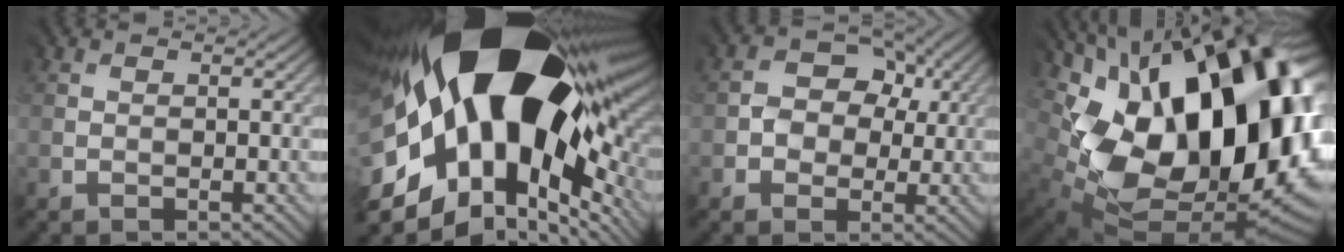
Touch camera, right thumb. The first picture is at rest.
{"total": 21.7, "force": [1.1, 12.1, 18.1], "torque": [-0.349, -0.048, 0.027]}
{"total": 5.5, "force": [0.4, 4.7, 2.8], "torque": [-0.051, 0.005, -0.004]}
{"total": 20.2, "force": [2.8, 12.7, 15.5], "torque": [-0.297, -0.015, 0.077]}